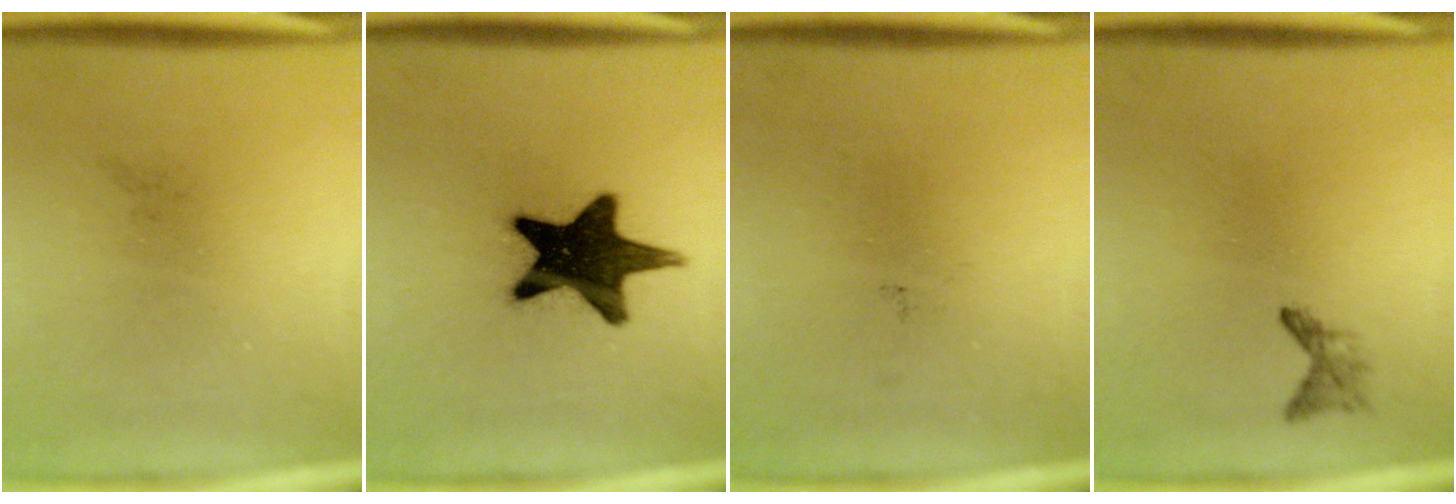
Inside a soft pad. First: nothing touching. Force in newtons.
{"total": 18.2}
{"total": 0.0}
{"total": 1.1}